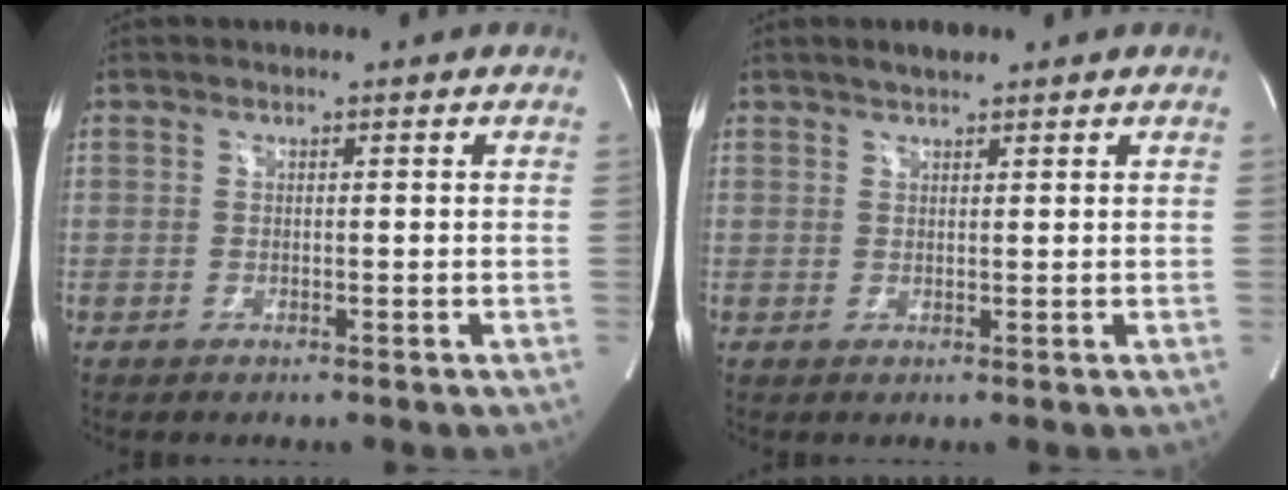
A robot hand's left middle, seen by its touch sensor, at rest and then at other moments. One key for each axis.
{"total": 1.9, "fx": 1.6, "fy": 0.4, "fz": 0.9, "tx": -0.025, "ty": 0.007, "tz": 0.030}